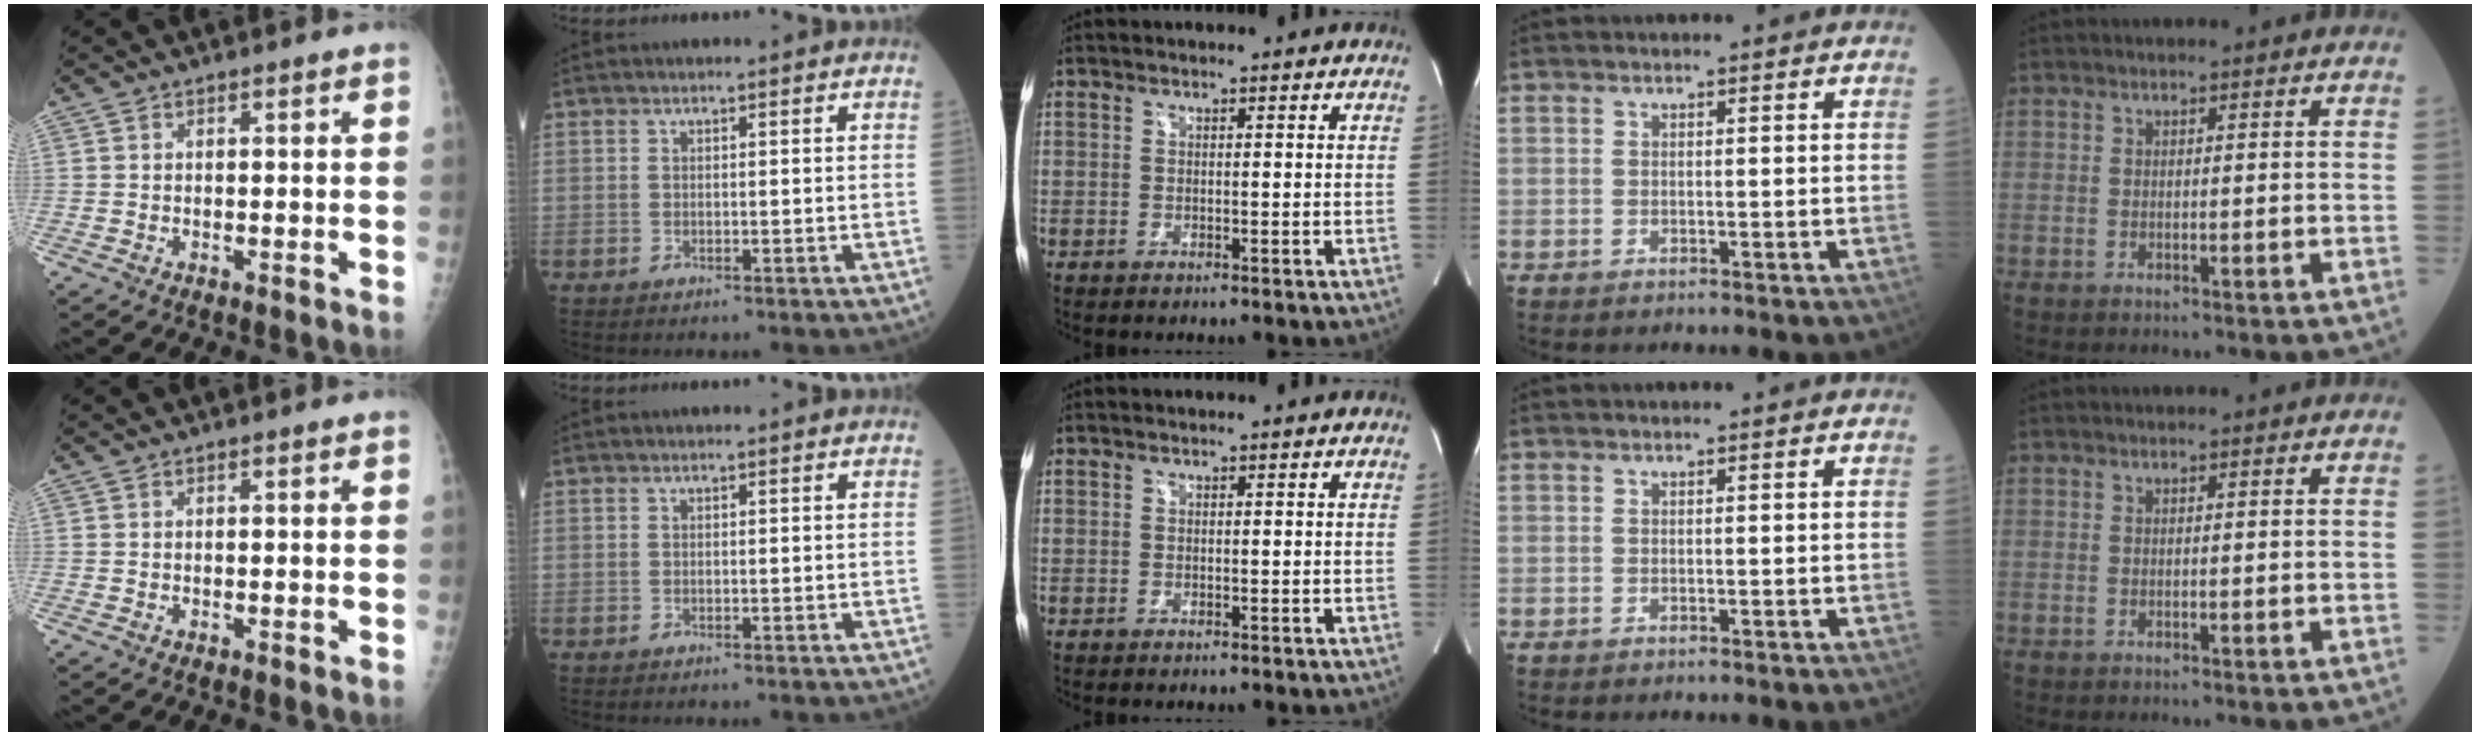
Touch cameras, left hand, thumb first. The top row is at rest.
{}